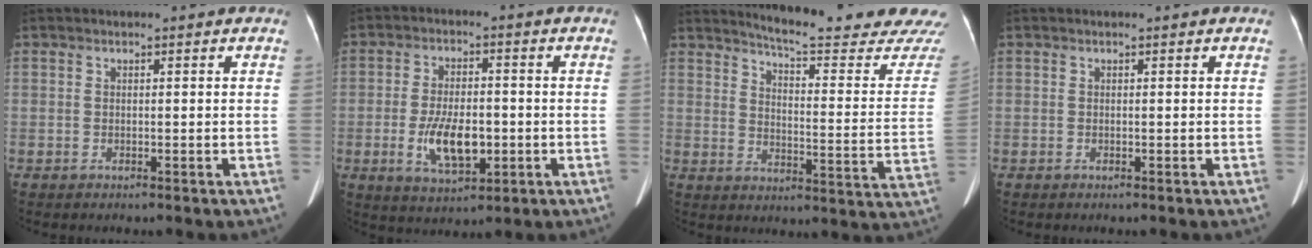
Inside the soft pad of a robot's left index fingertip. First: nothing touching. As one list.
[{"total": 8.3, "force": [-2.0, 3.6, 7.2], "torque": [-0.143, -0.002, -0.028]}, {"total": 21.6, "force": [20.7, -0.5, 6.1], "torque": [-0.090, -0.127, 0.245]}, {"total": 0.0}]